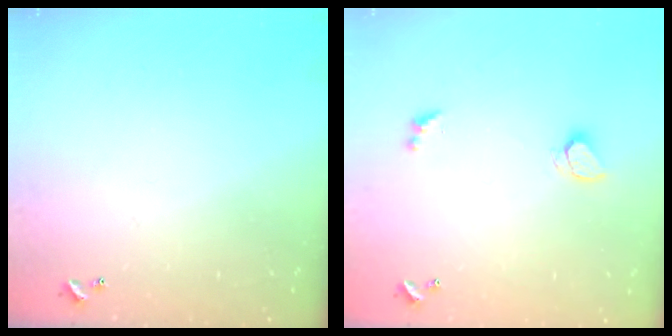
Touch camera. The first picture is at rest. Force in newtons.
{"total": 2.4, "press": 2.3, "slide": 0.6}